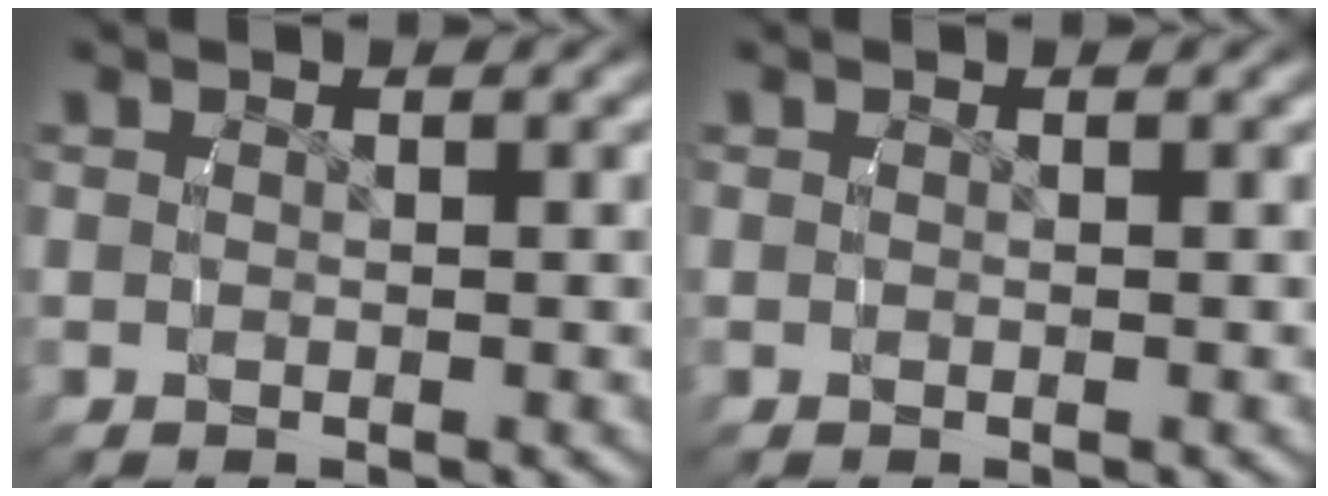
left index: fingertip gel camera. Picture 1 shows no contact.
{"total": 0.0}